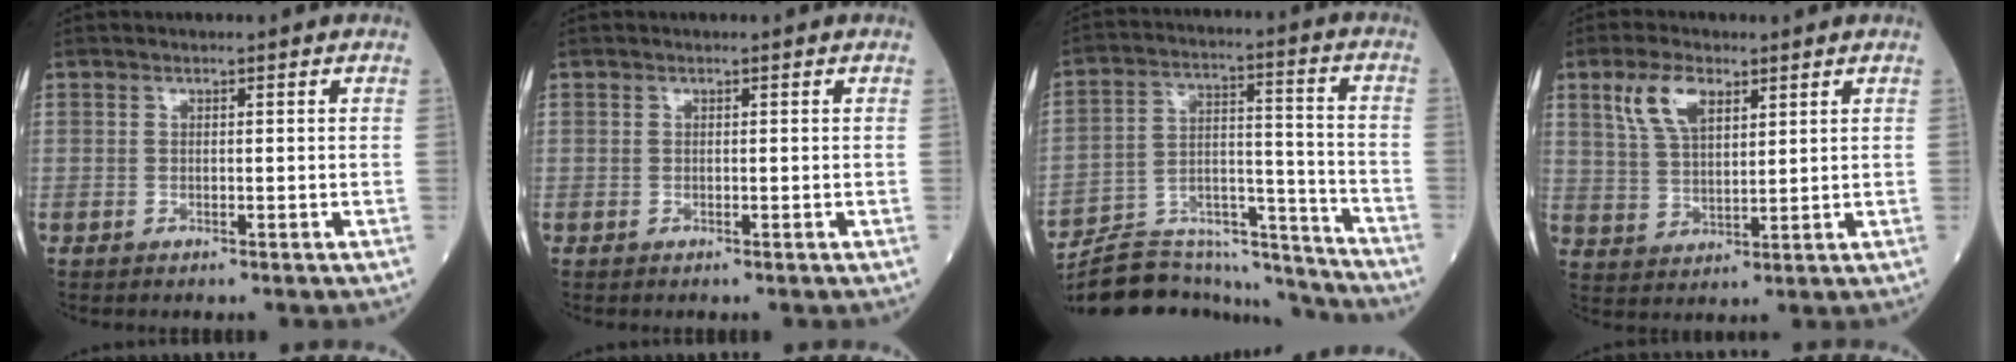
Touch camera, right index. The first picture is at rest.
{"total": 0.0}
{"total": 19.6, "force": [-19.1, 2.8, 3.4], "torque": [-0.074, 0.040, -0.296]}
{"total": 7.5, "force": [4.0, 3.4, 5.3], "torque": [-0.114, 0.012, 0.082]}